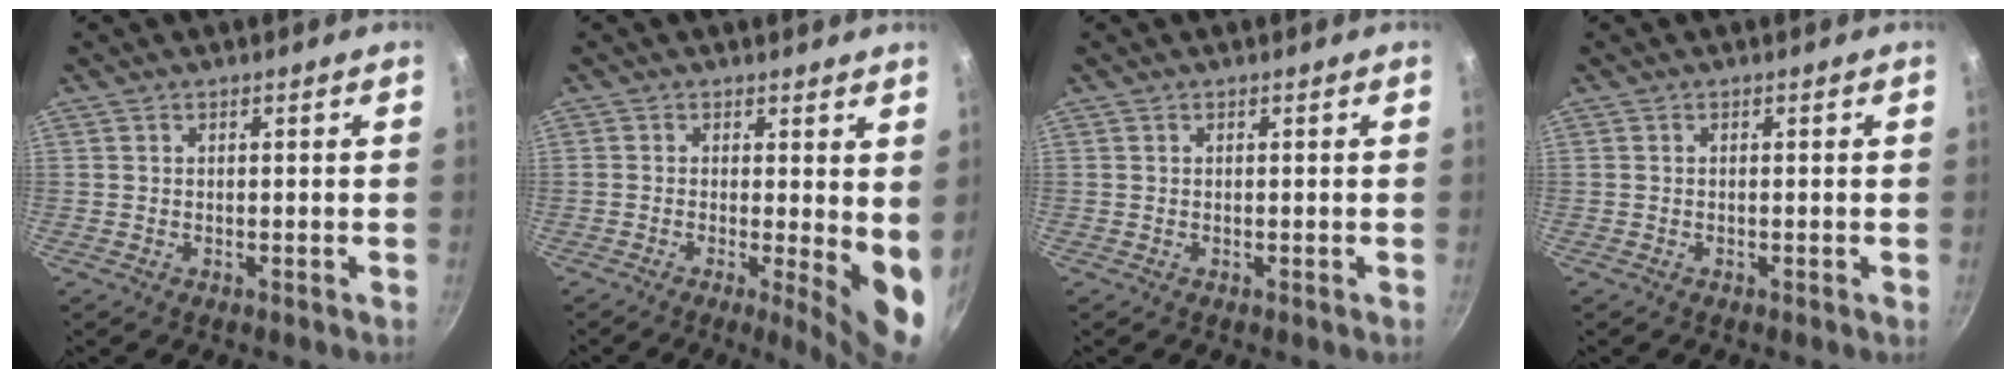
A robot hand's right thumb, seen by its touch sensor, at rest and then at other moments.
{"total": 7.8, "force": [-0.2, 2.3, 7.5], "torque": [-0.095, -0.017, 0.000]}
{"total": 0.0}
{"total": 0.0}